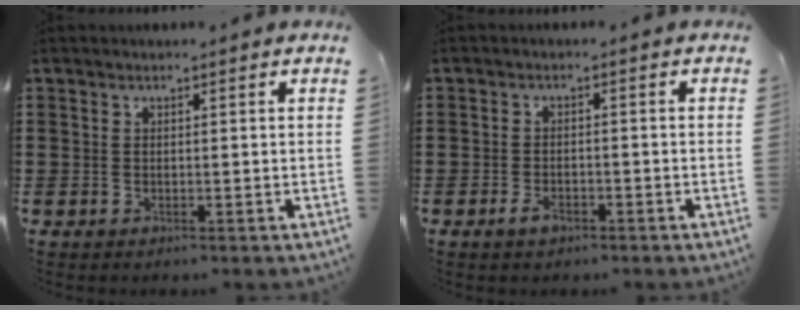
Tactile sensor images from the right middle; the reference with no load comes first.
{"total": 3.1, "force": [-1.7, 1.3, 2.2], "torque": [-0.045, -0.001, -0.033]}